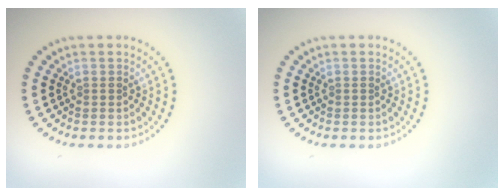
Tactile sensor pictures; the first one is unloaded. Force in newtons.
{"total": 0.0}